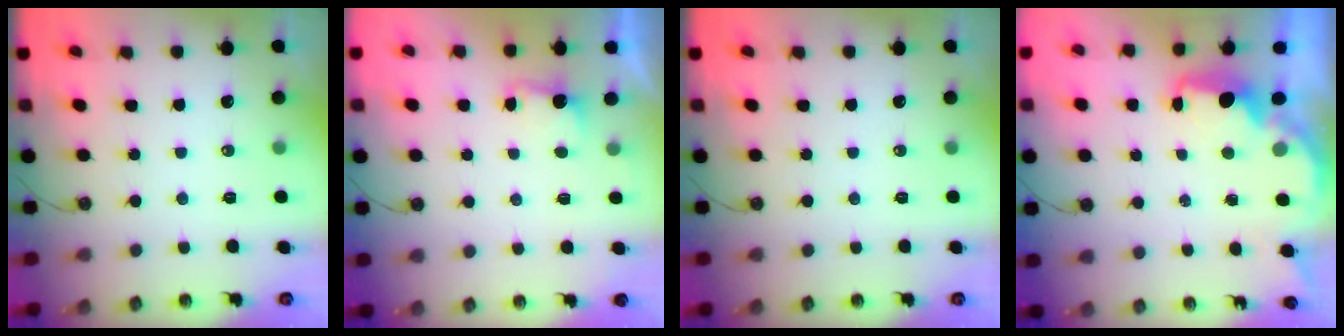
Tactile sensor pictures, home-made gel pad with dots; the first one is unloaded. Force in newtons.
{"total": 2.3, "press": 2.1, "slide": 0.9}
{"total": 0.0}
{"total": 3.4, "press": 3.3, "slide": 0.6}